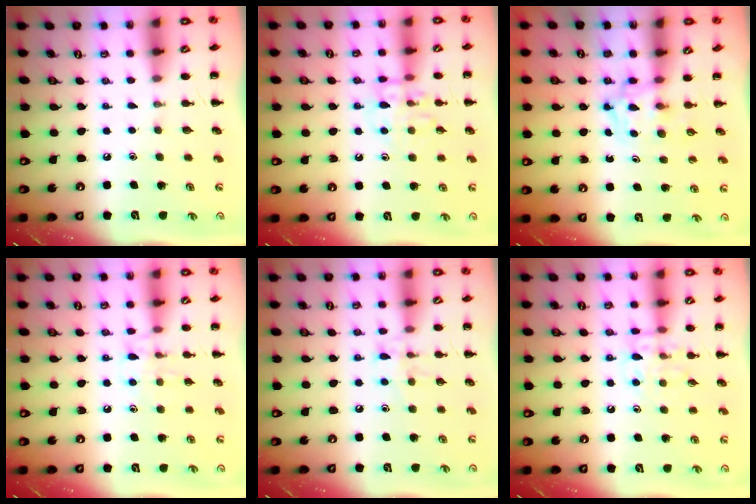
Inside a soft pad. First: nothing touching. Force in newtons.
{"total": 10.6, "press": 10.5, "slide": 0.7}
{"total": 4.0, "press": 4.0, "slide": 0.3}
{"total": 8.0, "press": 8.0, "slide": 0.9}
{"total": 7.9, "press": 7.8, "slide": 1.4}
{"total": 9.7, "press": 9.5, "slide": 1.6}